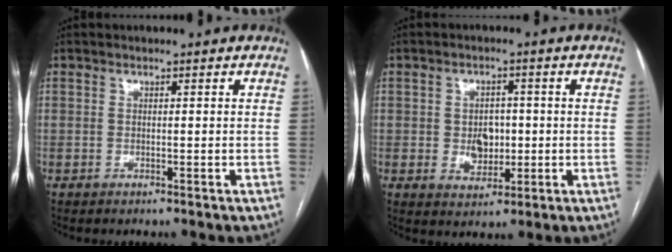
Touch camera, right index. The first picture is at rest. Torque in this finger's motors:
{"motor_torque": [0.08, 0.08, 0.10, 0.04]}